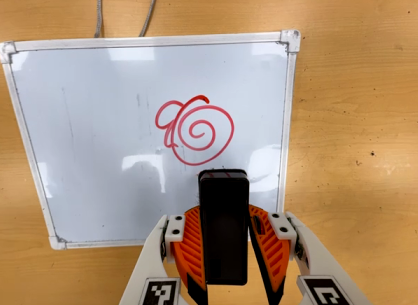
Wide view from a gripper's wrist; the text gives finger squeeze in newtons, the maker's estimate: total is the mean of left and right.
{"total": 6.7, "left": 5.2, "right": 8.2}